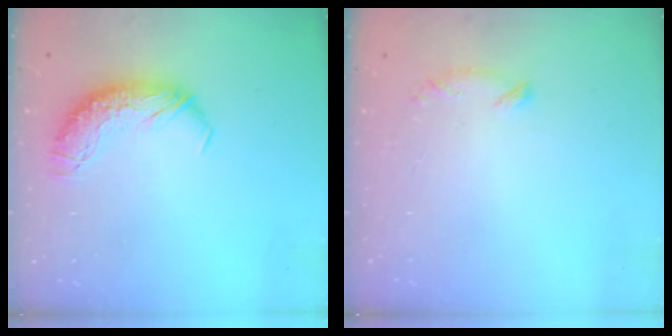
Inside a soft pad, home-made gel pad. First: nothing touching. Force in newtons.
{"total": 6.4, "press": 6.4, "slide": 1.0}